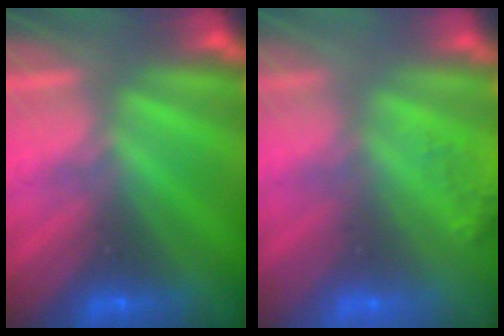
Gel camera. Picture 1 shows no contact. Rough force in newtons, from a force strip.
{"total": 8.0}